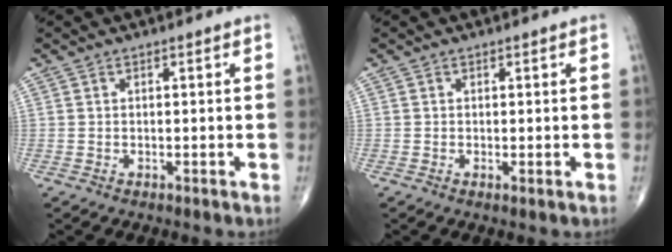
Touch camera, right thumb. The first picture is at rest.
{"total": 0.6, "force": [-0.1, 0.1, 0.5], "torque": [-0.010, -0.003, -0.004]}